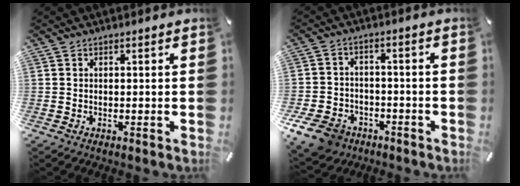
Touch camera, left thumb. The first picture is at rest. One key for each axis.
{"total": 9.3, "fx": -5.8, "fy": 6.4, "fz": 3.5, "tx": -0.081, "ty": 0.040, "tz": -0.108}